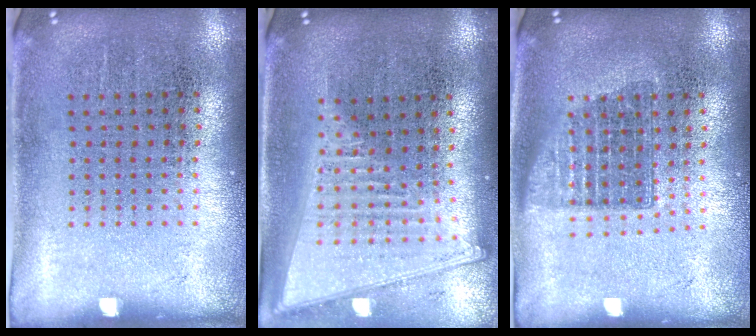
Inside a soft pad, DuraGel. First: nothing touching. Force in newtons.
{"total": 2.1, "press": 1.8, "slide": 1.2}
{"total": 1.3, "press": 1.1, "slide": 0.8}